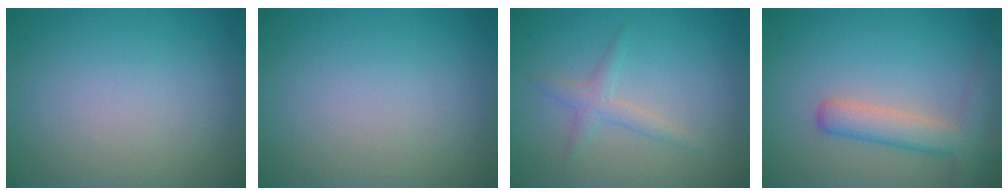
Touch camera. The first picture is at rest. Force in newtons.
{"total": 0.0}
{"total": 1.8, "press": 1.8, "slide": 0.1}
{"total": 4.2, "press": 4.2, "slide": 0.2}